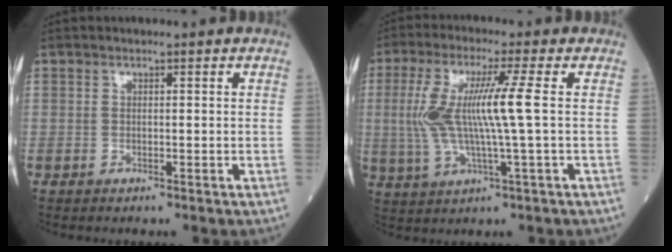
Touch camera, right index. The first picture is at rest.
{"total": 10.2, "force": [0.8, -0.1, 10.1], "torque": [-0.222, 0.006, 0.015]}